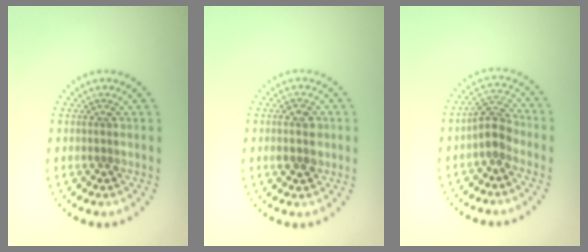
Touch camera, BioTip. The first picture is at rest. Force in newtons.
{"total": 2.8, "press": 2.8, "slide": 0.1}
{"total": 2.8, "press": 2.5, "slide": 1.1}